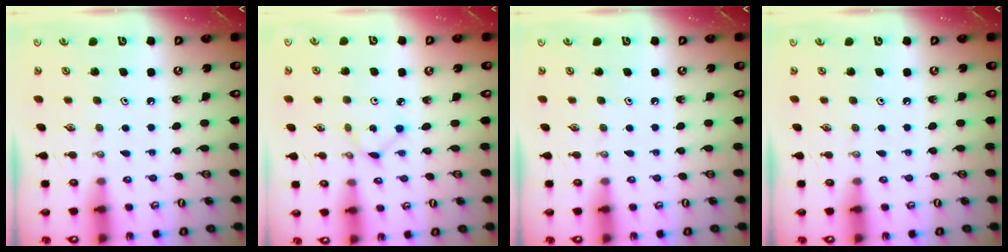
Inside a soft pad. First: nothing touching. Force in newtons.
{"total": 1.5, "press": 1.5, "slide": 0.2}
{"total": 0.0}
{"total": 0.0}